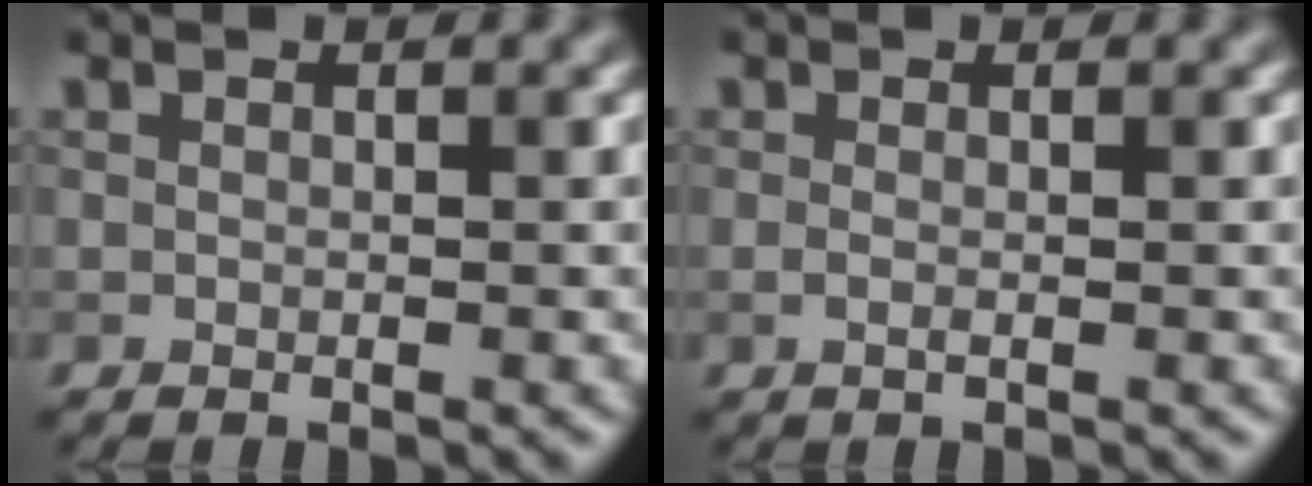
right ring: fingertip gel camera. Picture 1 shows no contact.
{"total": 0.8, "force": [-0.1, 0.2, 0.8], "torque": [-0.016, -0.003, -0.002]}